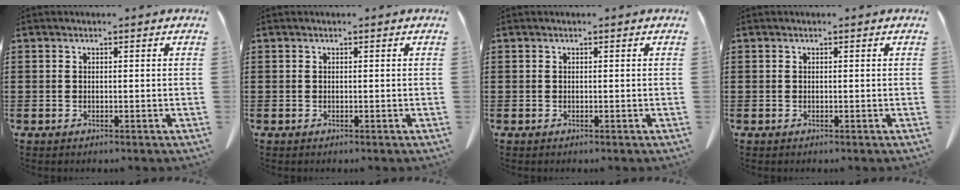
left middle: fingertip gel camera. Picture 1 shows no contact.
{"total": 0.0}
{"total": 0.0}
{"total": 0.0}